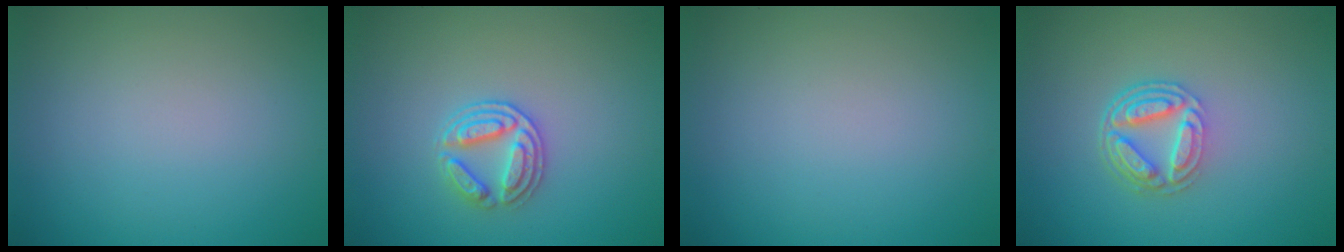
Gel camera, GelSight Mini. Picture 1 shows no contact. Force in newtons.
{"total": 2.9, "press": 2.7, "slide": 1.0}
{"total": 0.0}
{"total": 4.5, "press": 3.3, "slide": 3.0}